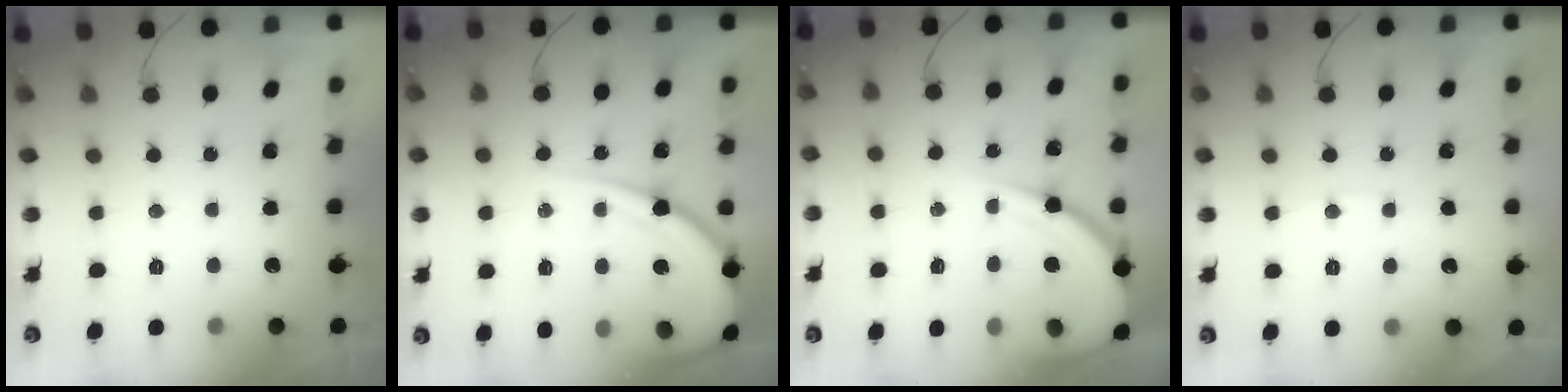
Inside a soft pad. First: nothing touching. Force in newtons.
{"total": 16.0, "press": 15.9, "slide": 1.8}
{"total": 13.2, "press": 13.1, "slide": 1.4}
{"total": 3.9, "press": 3.8, "slide": 0.3}